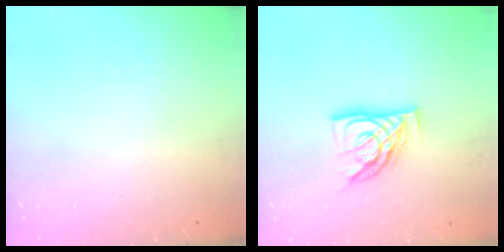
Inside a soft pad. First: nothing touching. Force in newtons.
{"total": 11.3, "press": 11.2, "slide": 1.4}